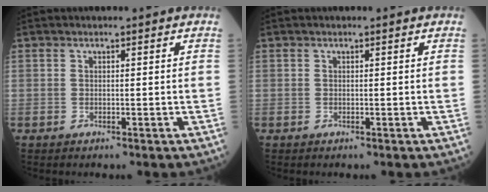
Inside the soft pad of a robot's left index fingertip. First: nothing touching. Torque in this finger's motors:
{"motor_torque": [-0.14, 0.17, -0.02, -0.01]}